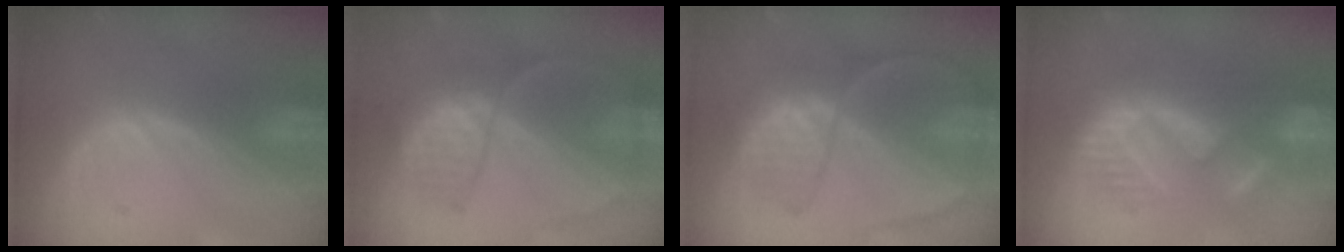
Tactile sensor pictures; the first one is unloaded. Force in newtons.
{"total": 6.6, "press": 6.5, "slide": 1.5}
{"total": 8.1, "press": 7.3, "slide": 3.5}
{"total": 8.9, "press": 8.7, "slide": 1.9}